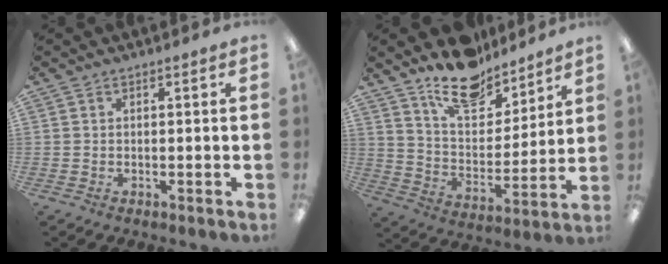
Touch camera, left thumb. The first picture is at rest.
{"total": 15.4, "force": [12.8, 6.5, 5.7], "torque": [-0.094, -0.087, 0.232]}